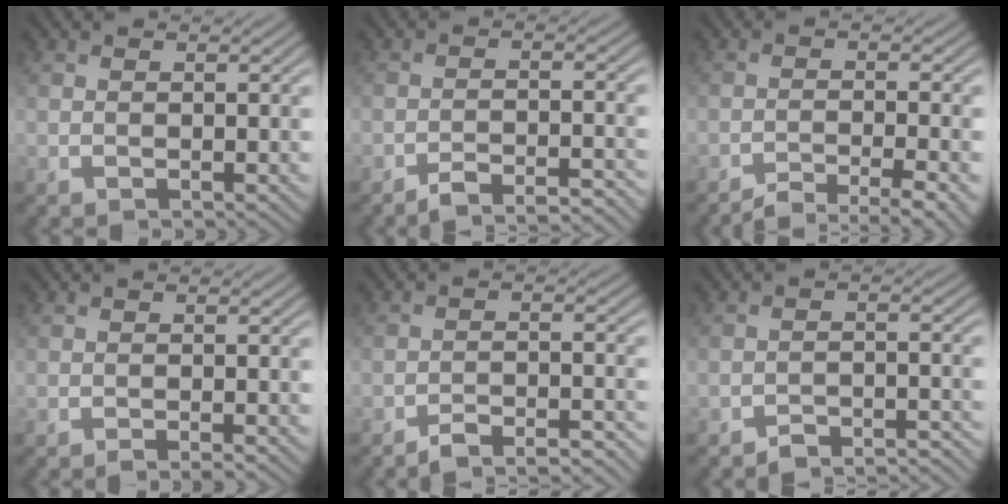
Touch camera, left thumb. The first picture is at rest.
{"total": 4.9, "force": [-4.2, 0.6, 2.4], "torque": [-0.040, 0.007, -0.070]}
{"total": 5.3, "force": [-4.1, 0.8, 3.3], "torque": [-0.052, 0.005, -0.071]}
{"total": 1.2, "force": [-0.8, 0.0, 0.9], "torque": [-0.012, 0.001, -0.014]}
{"total": 5.3, "force": [-4.7, 0.7, 2.4], "torque": [-0.040, 0.006, -0.077]}
{"total": 4.1, "force": [-3.8, 0.6, 1.4], "torque": [-0.021, 0.003, -0.059]}